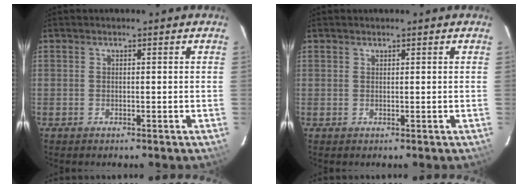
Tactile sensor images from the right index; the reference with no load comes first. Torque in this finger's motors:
{"motor_torque": [-0.49, 0.08, -0.58, -0.21]}